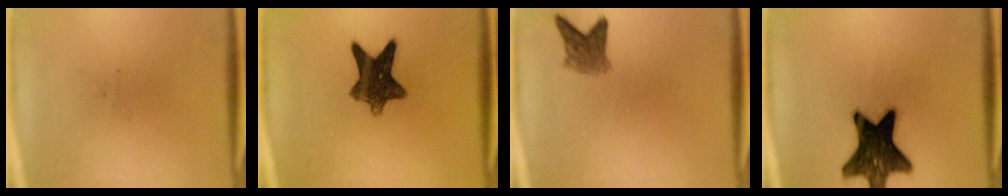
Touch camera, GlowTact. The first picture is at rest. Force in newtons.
{"total": 9.5}
{"total": 3.3}
{"total": 16.7}